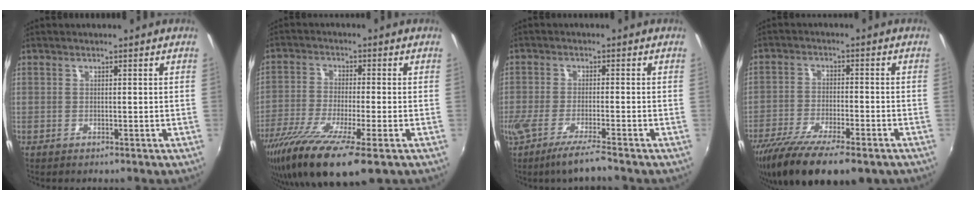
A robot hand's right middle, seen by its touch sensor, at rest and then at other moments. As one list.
[{"total": 15.4, "force": [-9.5, 2.4, 11.9], "torque": [-0.244, -0.059, -0.172]}, {"total": 6.8, "force": [-5.3, -0.4, 4.3], "torque": [-0.088, -0.029, -0.097]}, {"total": 18.0, "force": [-12.9, 5.2, 11.4], "torque": [-0.225, -0.058, -0.208]}]